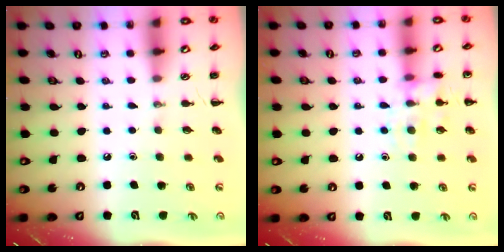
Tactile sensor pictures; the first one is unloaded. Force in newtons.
{"total": 11.1, "press": 11.0, "slide": 0.4}